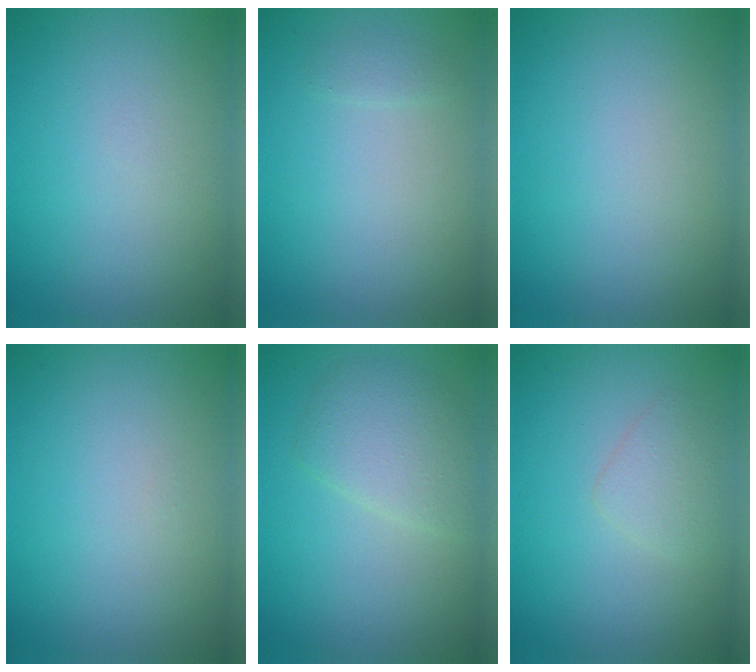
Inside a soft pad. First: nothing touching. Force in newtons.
{"total": 0.6, "press": 0.6, "slide": 0.0}
{"total": 0.0}
{"total": 0.0}
{"total": 3.0, "press": 3.0, "slide": 0.1}
{"total": 1.6, "press": 1.6, "slide": 0.1}